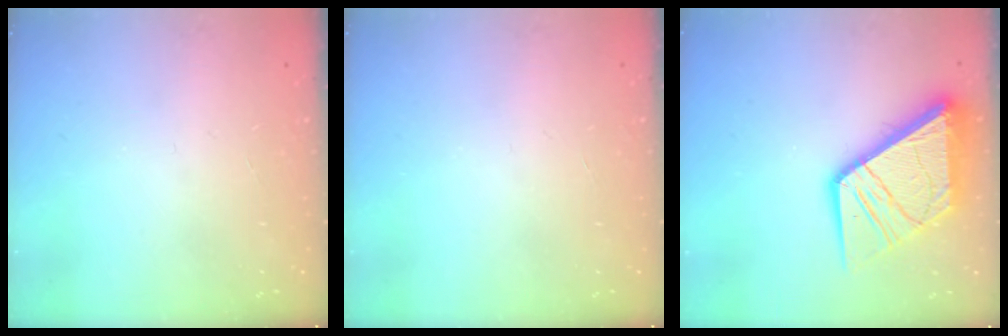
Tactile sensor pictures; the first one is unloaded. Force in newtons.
{"total": 0.0}
{"total": 19.2, "press": 19.1, "slide": 2.3}